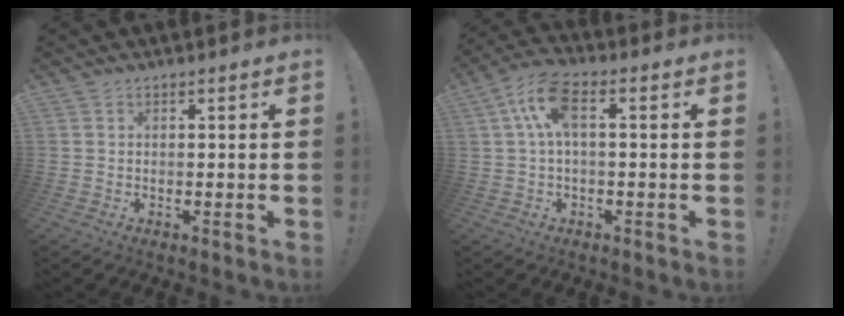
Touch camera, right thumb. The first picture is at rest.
{"total": 9.2, "force": [1.6, 3.6, 8.3], "torque": [-0.162, 0.001, 0.032]}